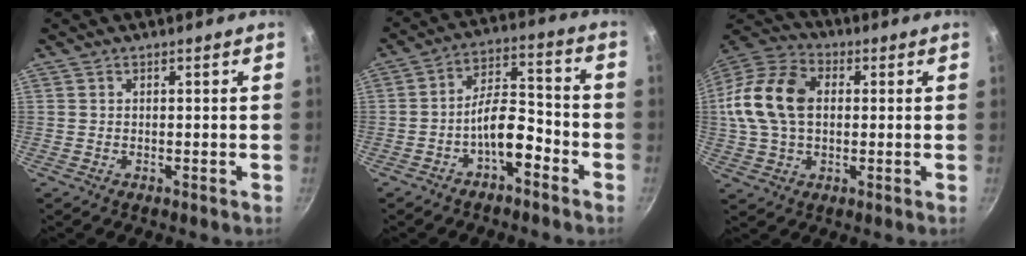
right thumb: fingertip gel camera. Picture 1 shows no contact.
{"total": 8.5, "force": [-4.4, 3.6, 6.3], "torque": [-0.088, 0.055, -0.075]}
{"total": 16.5, "force": [1.6, 11.4, 11.9], "torque": [-0.220, 0.029, 0.016]}